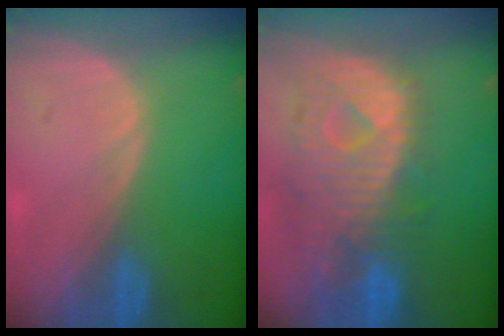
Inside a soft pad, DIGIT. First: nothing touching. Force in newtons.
{"total": 11.7, "press": 10.1, "slide": 5.9}